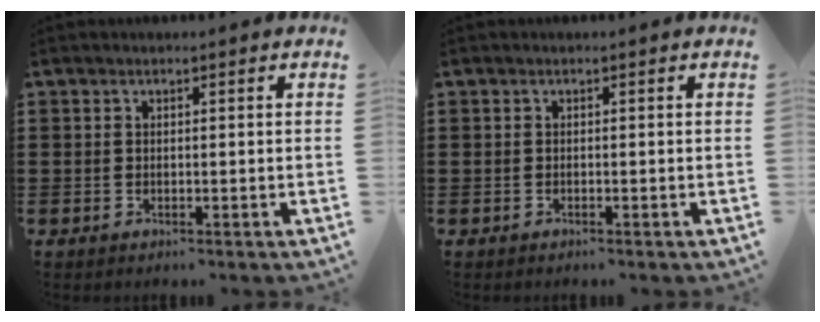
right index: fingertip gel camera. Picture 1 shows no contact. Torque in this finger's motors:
{"motor_torque": [-0.38, 0.97, -0.35, -0.21]}